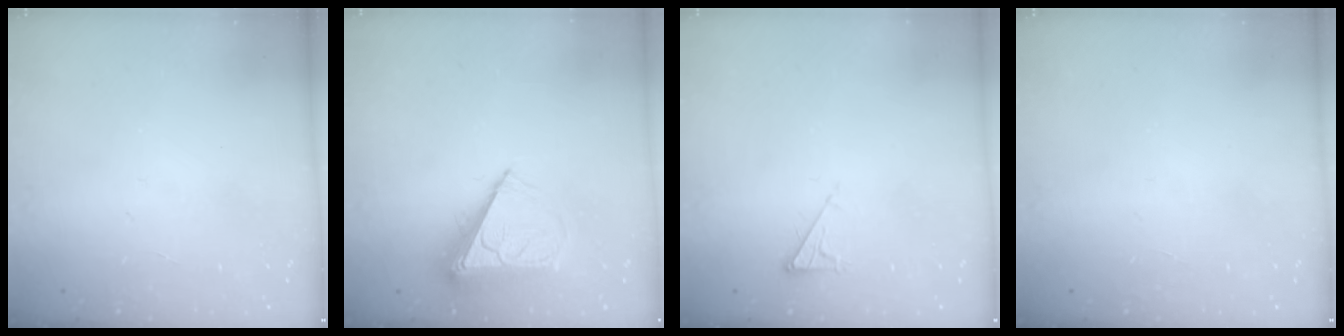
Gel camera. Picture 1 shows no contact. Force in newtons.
{"total": 7.7, "press": 7.7, "slide": 0.5}
{"total": 2.9, "press": 2.9, "slide": 0.5}
{"total": 0.0}